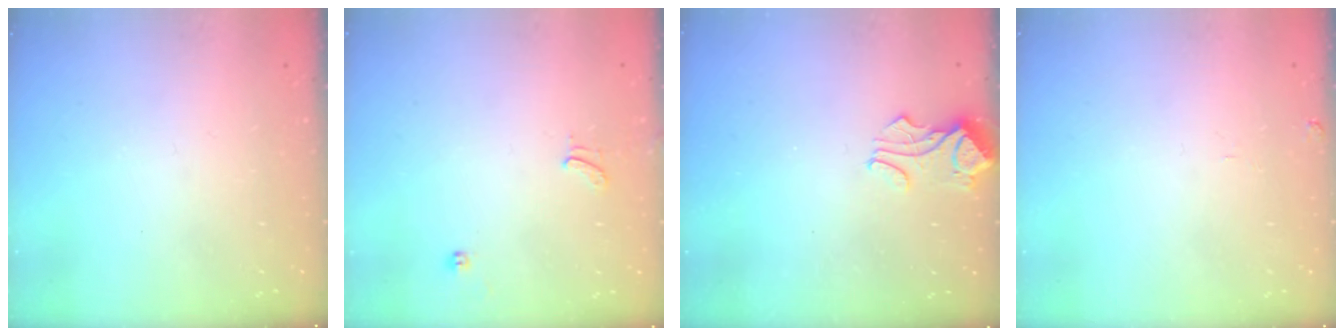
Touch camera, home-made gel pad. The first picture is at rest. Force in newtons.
{"total": 1.5, "press": 1.2, "slide": 1.0}
{"total": 2.2, "press": 2.2, "slide": 0.1}
{"total": 1.3, "press": 1.3, "slide": 0.3}